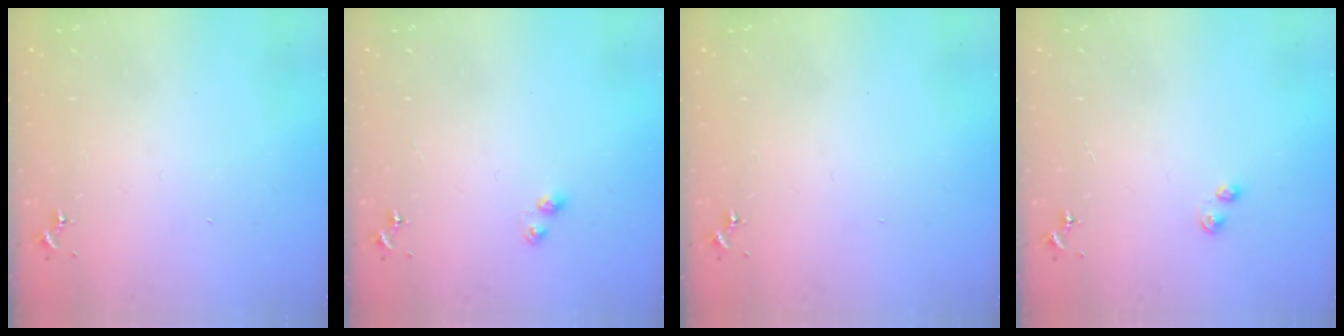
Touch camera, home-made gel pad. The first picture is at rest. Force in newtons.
{"total": 3.5, "press": 3.4, "slide": 0.6}
{"total": 0.0}
{"total": 3.0, "press": 2.9, "slide": 0.6}